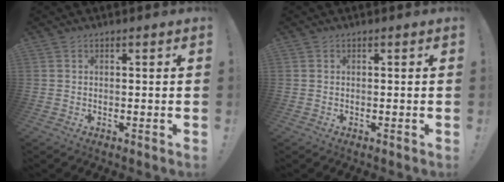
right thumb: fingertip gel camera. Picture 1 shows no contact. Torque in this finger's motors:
{"motor_torque": [-0.07, -0.14, -0.02, 0.09, 0.00]}